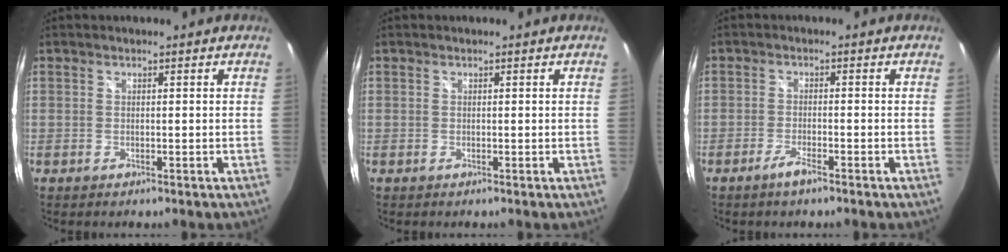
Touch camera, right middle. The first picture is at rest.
{"total": 0.0}
{"total": 5.1, "force": [-3.6, 1.2, 3.4], "torque": [-0.080, -0.004, -0.066]}